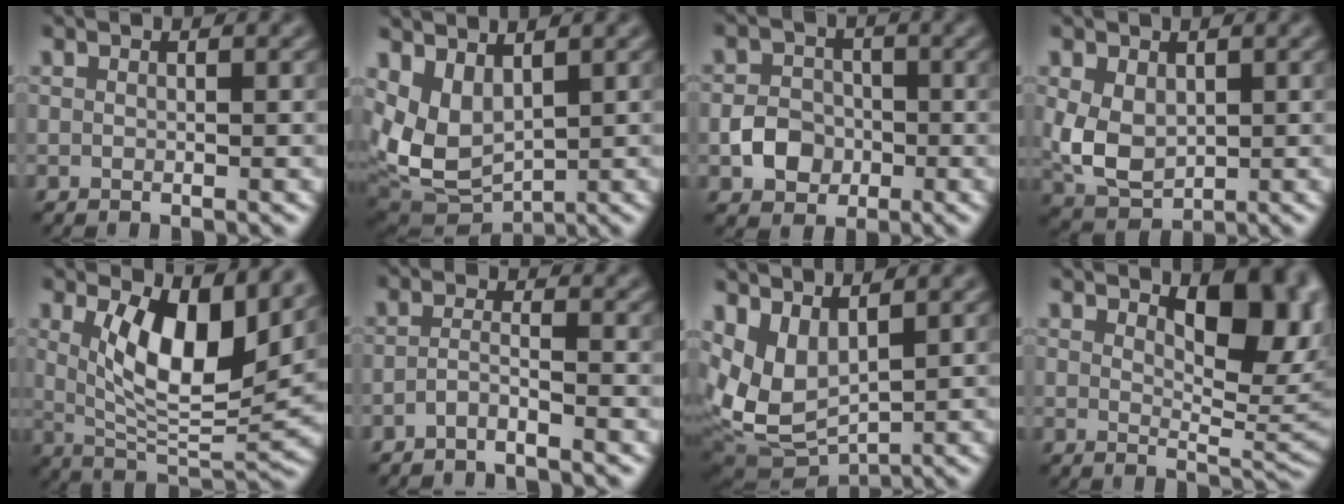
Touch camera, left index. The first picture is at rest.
{"total": 5.2, "force": [1.7, 3.3, 3.7], "torque": [-0.093, -0.013, 0.045]}
{"total": 3.0, "force": [-1.3, 2.5, 1.2], "torque": [-0.024, 0.004, -0.025]}
{"total": 4.4, "force": [0.0, 3.2, 3.1], "torque": [-0.083, -0.002, 0.011]}
{"total": 9.2, "force": [2.5, 3.9, 8.0], "torque": [-0.136, -0.017, 0.049]}
{"total": 1.8, "force": [-1.7, -0.1, 0.7], "torque": [-0.018, 0.002, -0.036]}
{"total": 6.0, "force": [2.2, 3.5, 4.4], "torque": [-0.109, -0.011, 0.053]}
{"total": 7.7, "force": [2.6, 3.4, 6.3], "torque": [-0.090, -0.008, 0.045]}